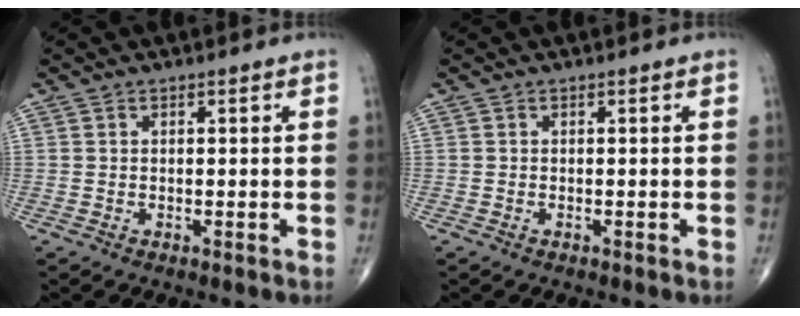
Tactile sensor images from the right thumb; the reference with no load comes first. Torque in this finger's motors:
{"motor_torque": [0.42, 0.03, -0.08, 0.01, -0.02]}